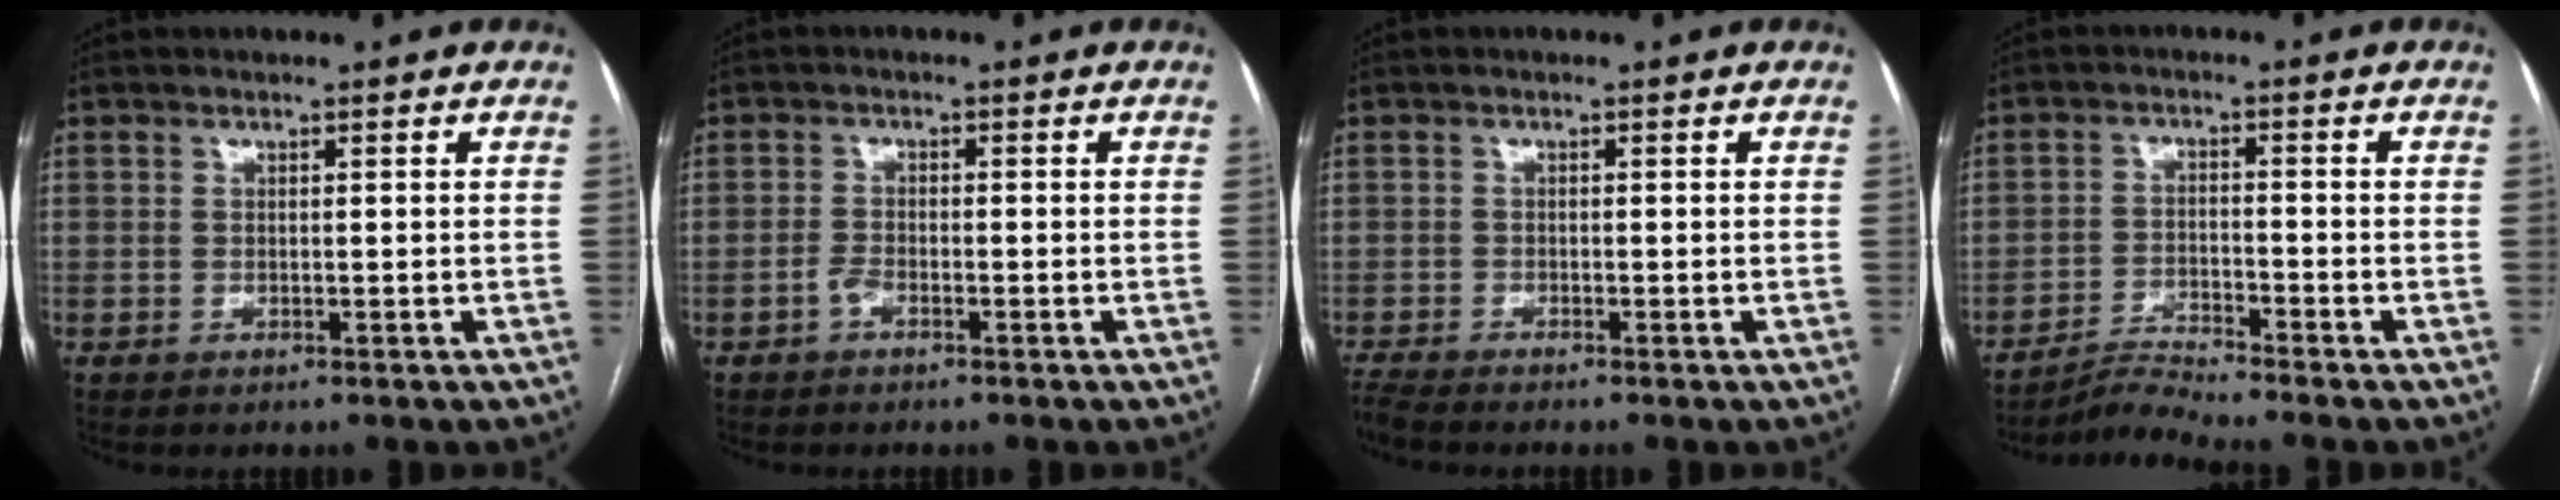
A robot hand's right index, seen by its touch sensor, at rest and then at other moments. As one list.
[{"total": 1.6, "force": [-1.1, 0.5, 1.0], "torque": [-0.022, 0.002, -0.021]}, {"total": 2.5, "force": [-2.3, -0.6, 0.6], "torque": [-0.019, -0.012, -0.047]}, {"total": 4.6, "force": [-4.2, -1.9, -0.1], "torque": [-0.011, -0.020, -0.078]}]